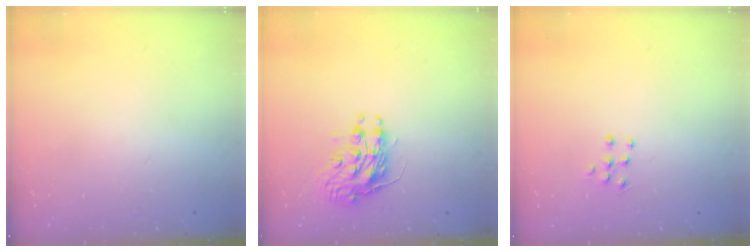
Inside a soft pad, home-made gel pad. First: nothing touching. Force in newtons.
{"total": 9.8, "press": 9.7, "slide": 0.8}
{"total": 5.0, "press": 5.0, "slide": 0.4}